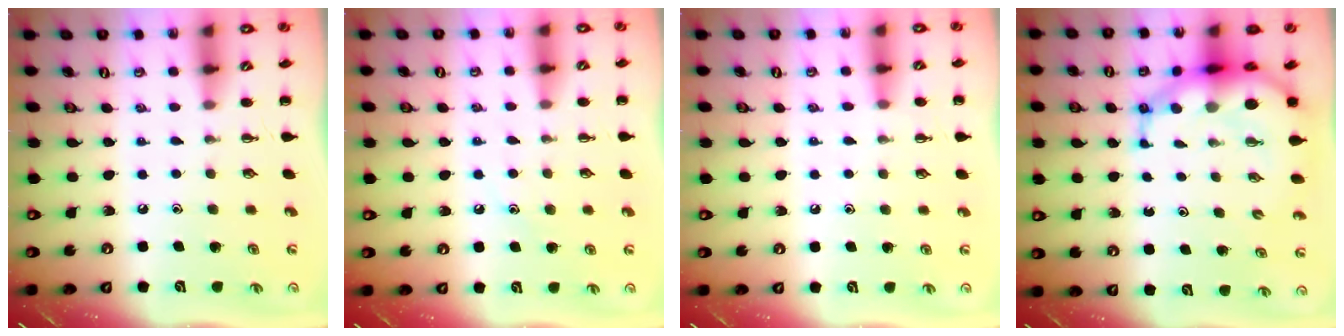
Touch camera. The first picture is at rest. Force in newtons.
{"total": 6.6, "press": 6.5, "slide": 1.4}
{"total": 7.2, "press": 6.8, "slide": 2.3}
{"total": 9.9, "press": 9.5, "slide": 2.8}